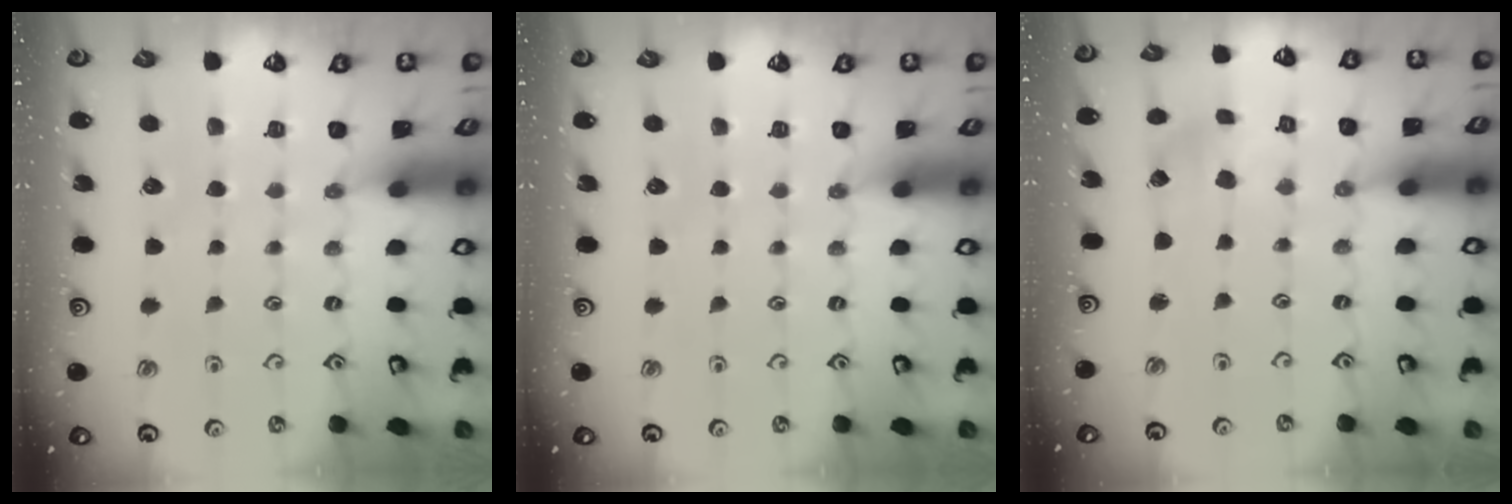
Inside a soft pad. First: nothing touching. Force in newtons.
{"total": 0.0}
{"total": 0.9, "press": 0.8, "slide": 0.2}